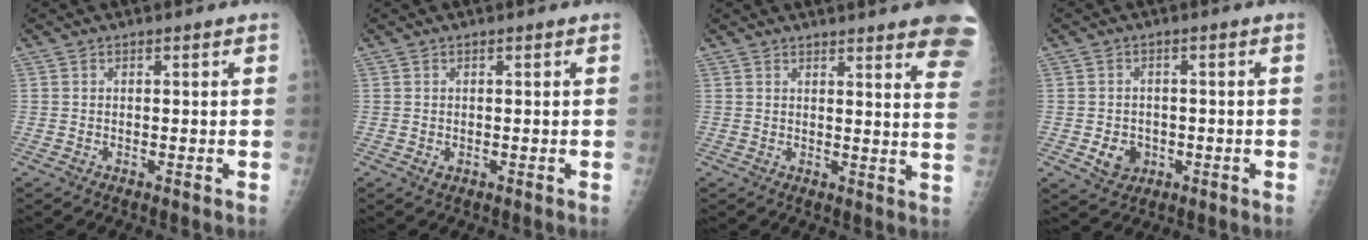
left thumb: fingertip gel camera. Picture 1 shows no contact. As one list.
[{"total": 0.9, "force": [0.0, 0.7, 0.6], "torque": [-0.006, -0.001, 0.002]}, {"total": 16.3, "force": [12.2, 2.4, 10.5], "torque": [-0.107, -0.057, 0.126]}, {"total": 4.8, "force": [-1.3, 4.0, 2.3], "torque": [-0.021, 0.005, -0.013]}]